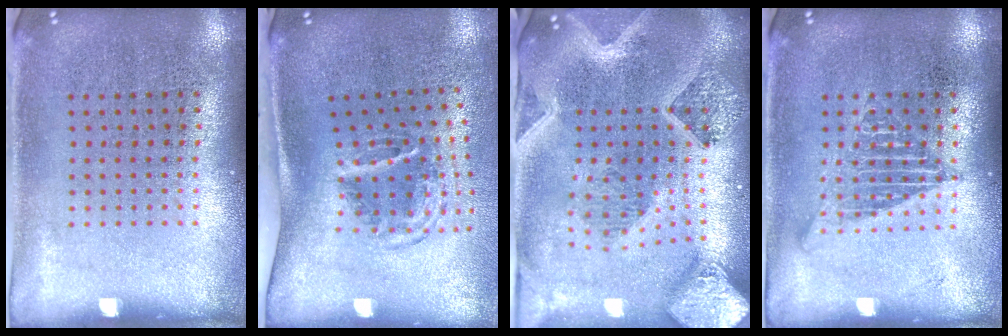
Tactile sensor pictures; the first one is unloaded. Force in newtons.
{"total": 1.9, "press": 1.2, "slide": 1.5}
{"total": 4.1, "press": 3.2, "slide": 2.6}
{"total": 2.1, "press": 2.1, "slide": 0.3}